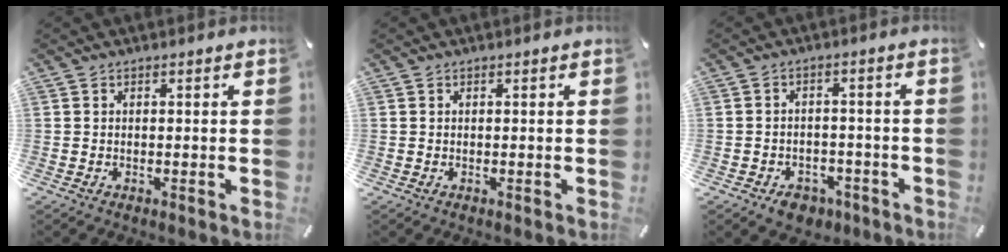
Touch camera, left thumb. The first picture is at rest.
{"total": 0.0}
{"total": 5.5, "force": [-3.3, 3.8, 2.3], "torque": [-0.036, 0.020, -0.057]}